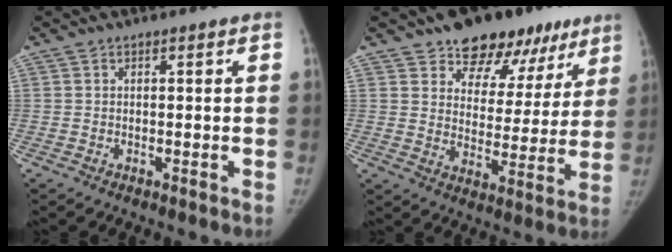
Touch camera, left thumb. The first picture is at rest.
{"total": 18.0, "force": [12.0, 10.3, 8.6], "torque": [-0.058, -0.044, 0.164]}